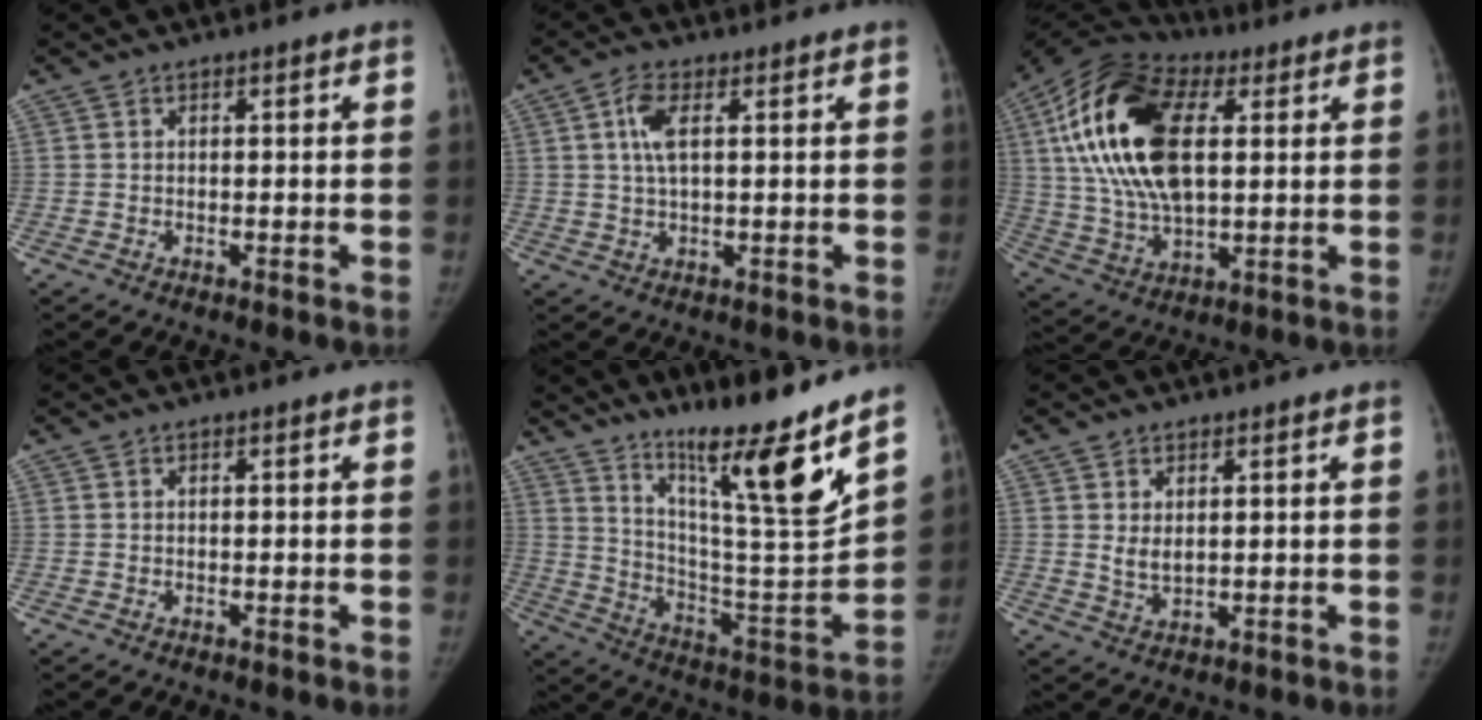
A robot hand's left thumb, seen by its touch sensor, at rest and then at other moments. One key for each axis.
{"total": 4.7, "fx": 1.3, "fy": 1.9, "fz": 4.1, "tx": -0.089, "ty": 0.004, "tz": 0.023}
{"total": 22.7, "fx": 5.2, "fy": 12.1, "fz": 18.5, "tx": -0.355, "ty": 0.000, "tz": 0.084}
{"total": 0.0}
{"total": 21.0, "fx": 15.1, "fy": 0.9, "fz": 14.6, "tx": -0.192, "ty": -0.094, "tz": 0.264}
{"total": 2.6, "fx": 0.9, "fy": 1.4, "fz": 2.0, "tx": -0.029, "ty": -0.016, "tz": 0.022}